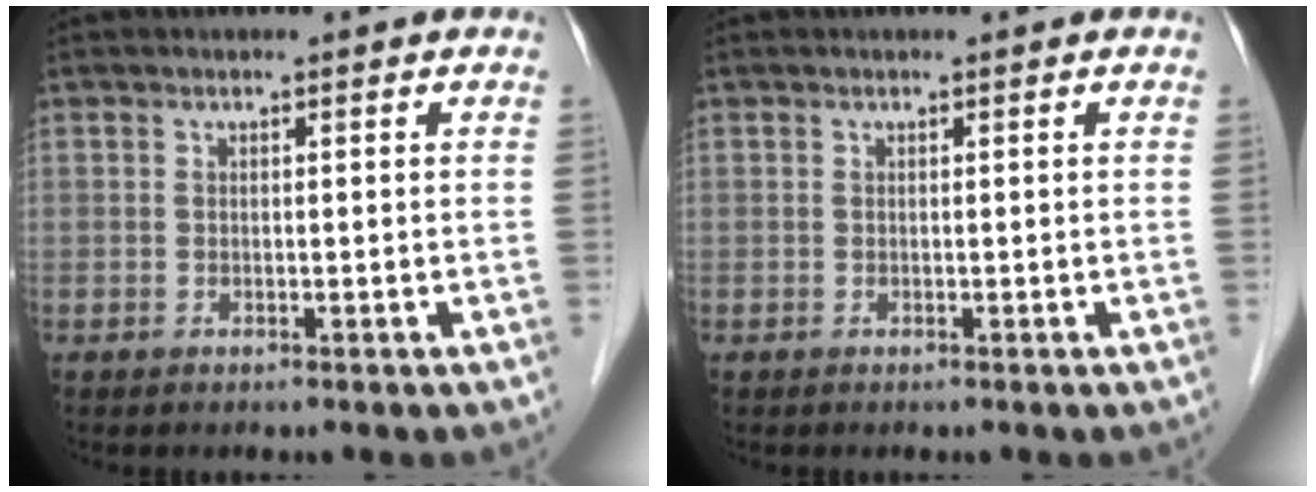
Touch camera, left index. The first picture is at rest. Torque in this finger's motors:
{"motor_torque": [0.00, 0.00, 0.00, 0.00]}